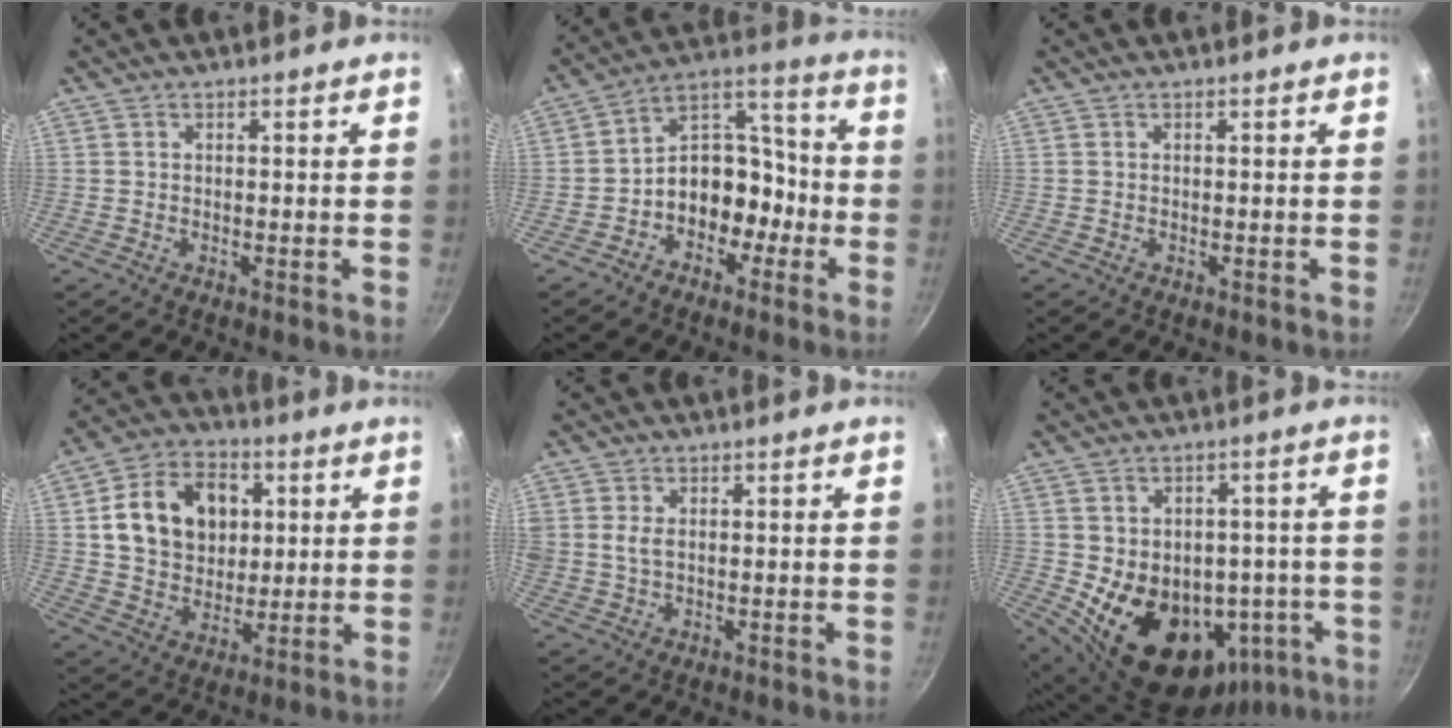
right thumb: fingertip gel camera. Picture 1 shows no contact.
{"total": 12.2, "force": [-3.9, 9.2, 7.1], "torque": [-0.044, 0.078, -0.068]}
{"total": 0.0}
{"total": 16.3, "force": [3.4, 12.6, 9.6], "torque": [-0.134, 0.008, 0.057]}
{"total": 2.6, "force": [0.5, 1.8, 1.9], "torque": [-0.035, -0.004, 0.010]}
{"total": 21.3, "force": [-4.9, 15.9, 13.3], "torque": [-0.174, 0.015, -0.041]}